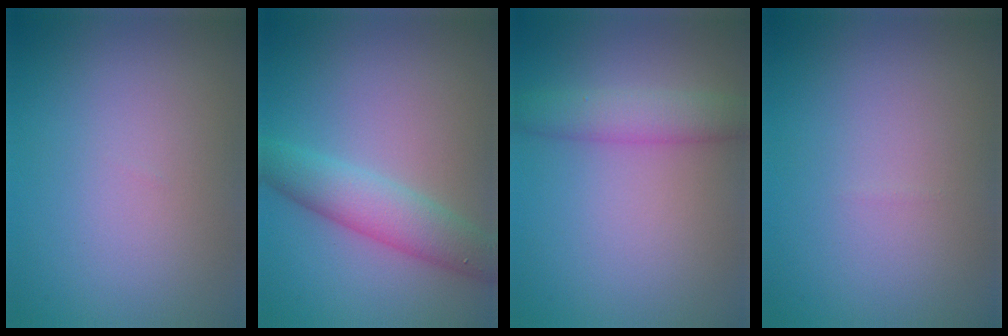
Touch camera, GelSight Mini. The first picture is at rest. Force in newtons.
{"total": 4.3, "press": 4.3, "slide": 0.2}
{"total": 3.4, "press": 3.4, "slide": 0.1}
{"total": 0.0}